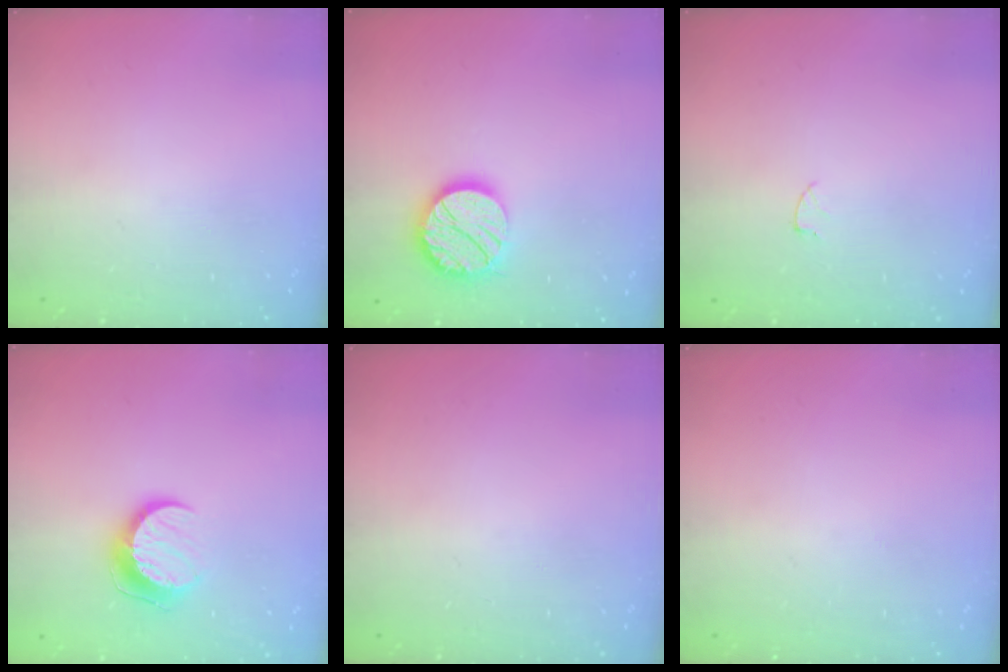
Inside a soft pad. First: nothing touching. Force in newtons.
{"total": 14.8, "press": 14.7, "slide": 0.9}
{"total": 2.6, "press": 2.6, "slide": 0.2}
{"total": 9.7, "press": 9.7, "slide": 0.6}
{"total": 0.0}
{"total": 0.0}